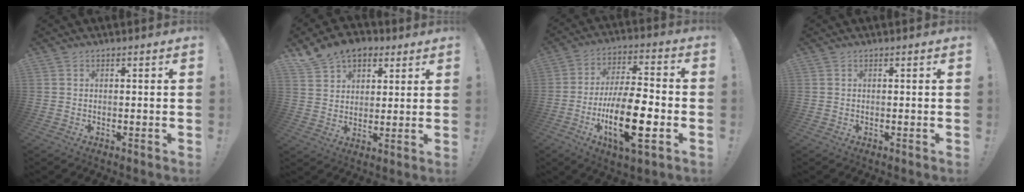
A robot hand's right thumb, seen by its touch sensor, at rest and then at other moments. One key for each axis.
{"total": 10.6, "fx": 6.6, "fy": 7.5, "fz": 3.5, "tx": -0.060, "ty": -0.033, "tz": 0.131}
{"total": 19.5, "fx": -6.1, "fy": 6.8, "fz": 17.2, "tx": -0.307, "ty": 0.015, "tz": -0.100}
{"total": 0.0}